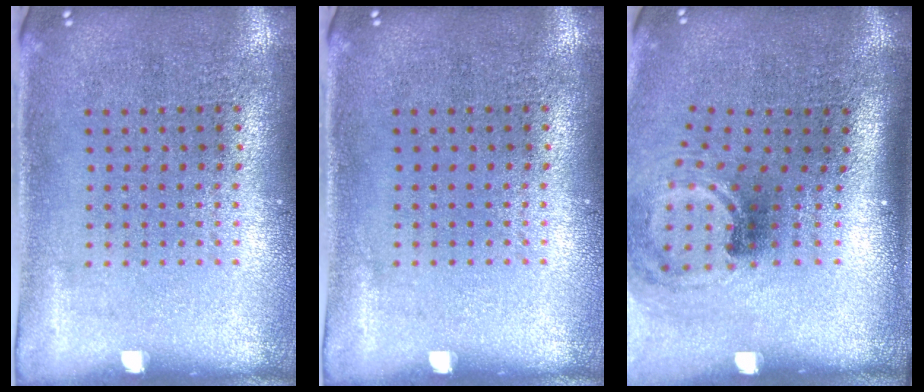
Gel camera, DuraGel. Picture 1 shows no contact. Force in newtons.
{"total": 0.0}
{"total": 1.9, "press": 1.2, "slide": 1.4}